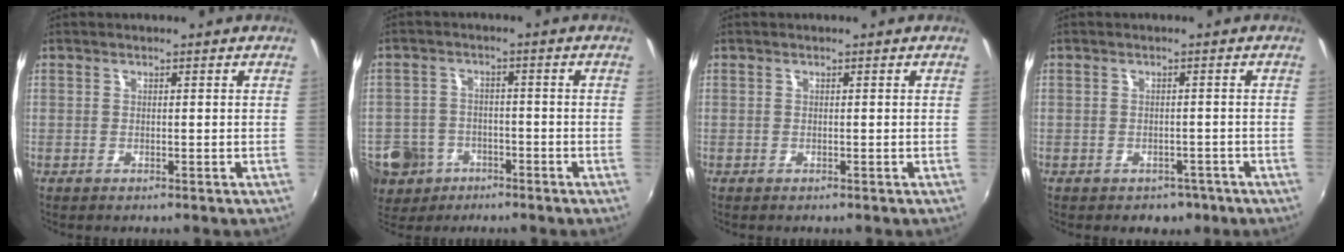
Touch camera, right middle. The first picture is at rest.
{"total": 11.8, "force": [-5.8, 9.3, 4.5], "torque": [-0.141, 0.001, -0.092]}
{"total": 0.0}
{"total": 4.0, "force": [-2.6, 2.8, 1.3], "torque": [-0.029, -0.003, -0.024]}